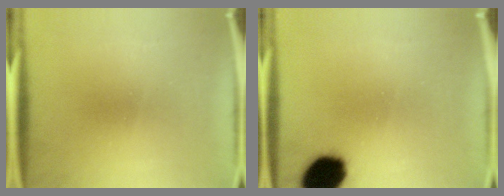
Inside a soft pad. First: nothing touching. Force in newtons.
{"total": 12.0}